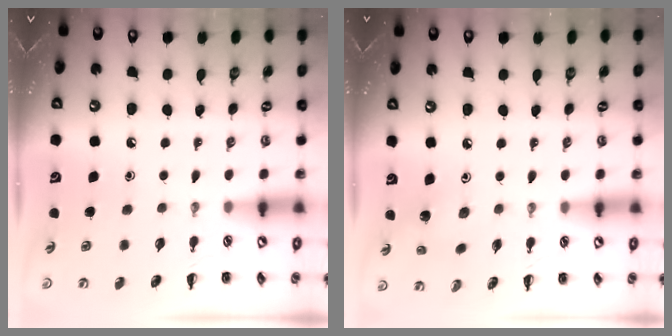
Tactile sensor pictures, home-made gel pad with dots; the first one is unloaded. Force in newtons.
{"total": 2.9, "press": 2.7, "slide": 0.9}